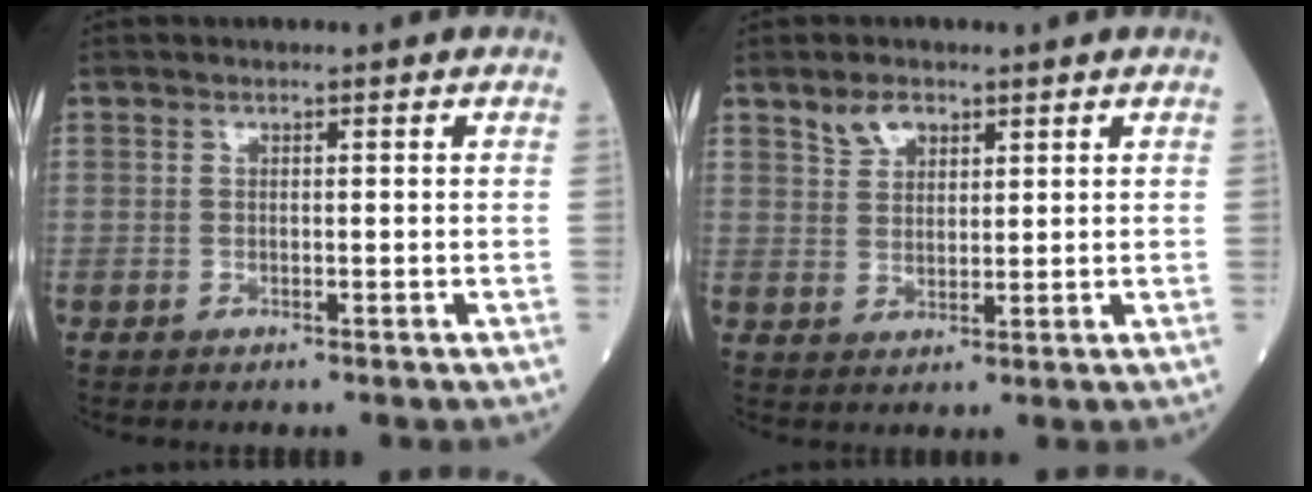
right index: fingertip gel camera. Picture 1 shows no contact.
{"total": 3.6, "force": [2.5, 1.9, 1.7], "torque": [-0.037, 0.007, 0.054]}